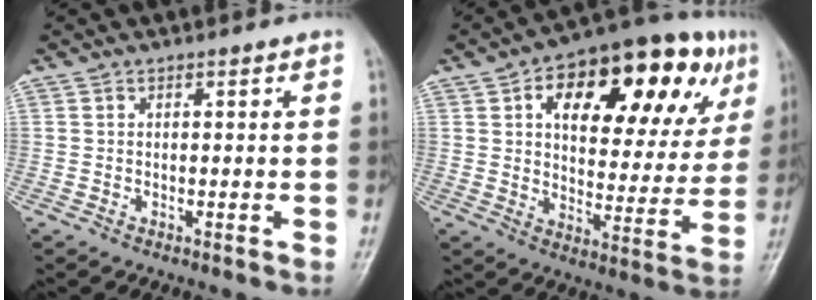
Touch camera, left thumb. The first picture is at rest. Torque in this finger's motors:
{"motor_torque": [0.59, 1.31, 1.90, -0.87, 0.39]}